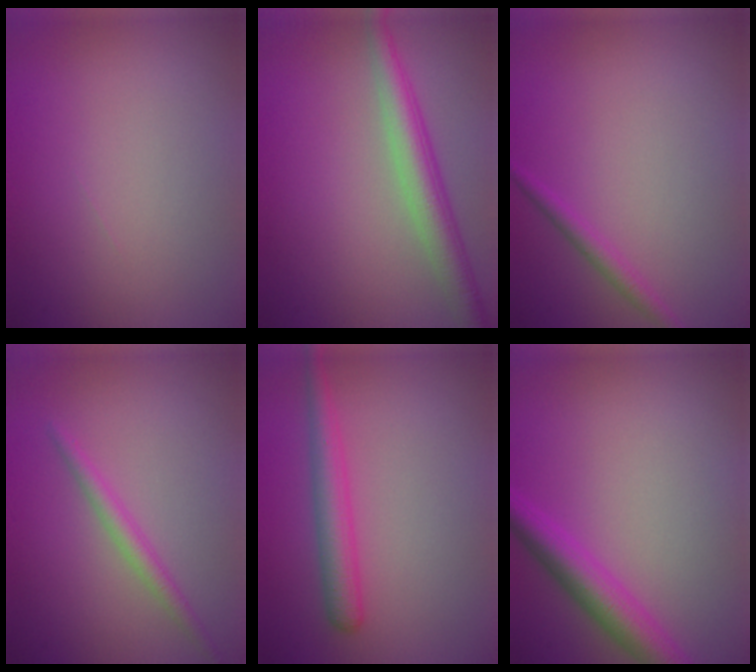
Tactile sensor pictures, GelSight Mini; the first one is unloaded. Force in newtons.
{"total": 4.2, "press": 4.2, "slide": 0.0}
{"total": 1.4, "press": 1.4, "slide": 0.1}
{"total": 1.8, "press": 1.8, "slide": 0.1}
{"total": 3.0, "press": 3.0, "slide": 0.2}
{"total": 4.1, "press": 4.1, "slide": 0.2}